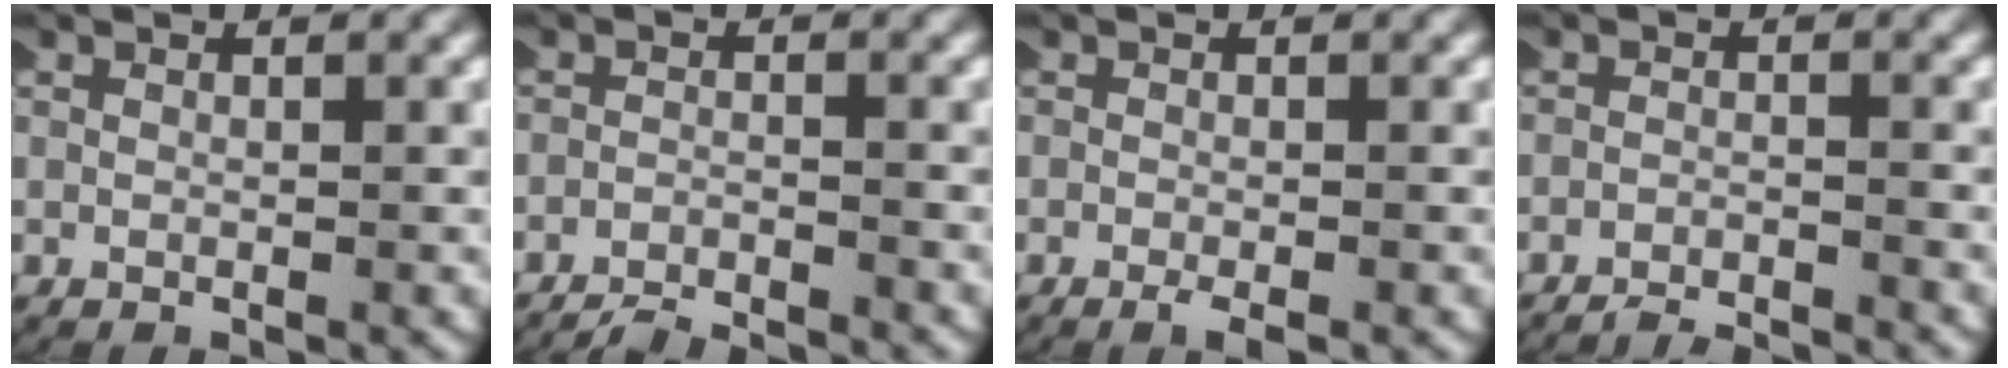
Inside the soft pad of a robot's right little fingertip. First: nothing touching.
{"total": 4.9, "force": [-4.8, 0.8, 0.3], "torque": [-0.009, -0.019, -0.073]}
{"total": 1.6, "force": [-1.2, 0.3, 1.0], "torque": [-0.021, -0.008, -0.017]}
{"total": 5.6, "force": [-5.5, 0.9, 0.4], "torque": [-0.002, -0.018, -0.084]}